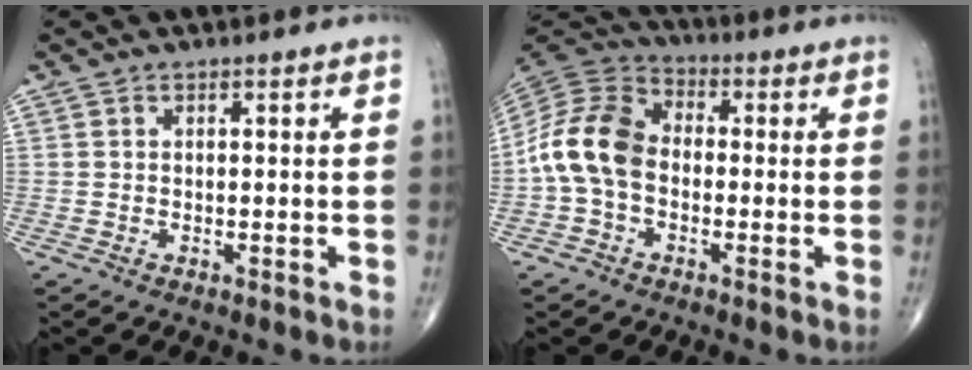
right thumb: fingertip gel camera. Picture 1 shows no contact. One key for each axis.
{"total": 12.1, "fx": -1.7, "fy": 8.5, "fz": 8.4, "tx": -0.158, "ty": 0.034, "tz": -0.047}